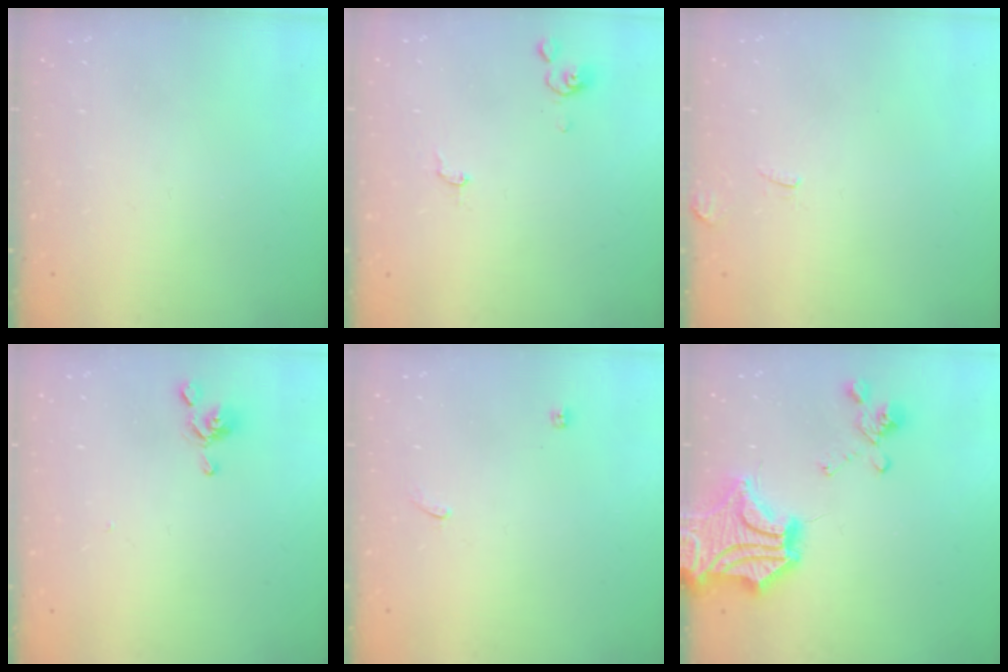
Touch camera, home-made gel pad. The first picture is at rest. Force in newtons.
{"total": 2.2, "press": 2.2, "slide": 0.3}
{"total": 1.5, "press": 1.4, "slide": 0.5}
{"total": 0.6, "press": 0.3, "slide": 0.6}
{"total": 1.9, "press": 1.6, "slide": 1.0}
{"total": 7.9, "press": 7.2, "slide": 3.2}